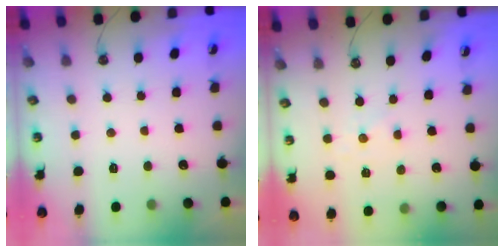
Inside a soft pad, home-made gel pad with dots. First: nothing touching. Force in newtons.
{"total": 1.4, "press": 1.3, "slide": 0.4}